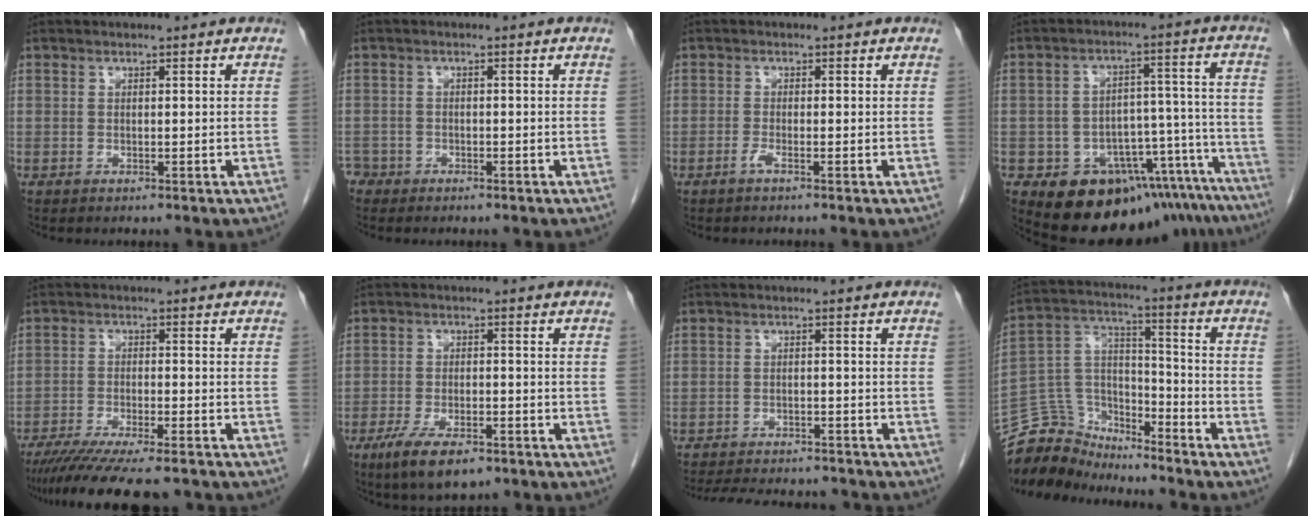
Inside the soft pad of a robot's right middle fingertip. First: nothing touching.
{"total": 2.4, "force": [-2.0, 1.3, -0.3], "torque": [-0.002, 0.004, -0.040]}
{"total": 1.1, "force": [-0.7, -0.2, 0.8], "torque": [-0.015, 0.000, -0.017]}
{"total": 17.9, "force": [-15.1, 7.5, 6.0], "torque": [-0.025, 0.061, -0.189]}
{"total": 13.7, "force": [-11.6, 1.4, 7.3], "torque": [-0.112, -0.029, -0.177]}
{"total": 7.9, "force": [-5.2, 2.5, 5.3], "torque": [-0.101, -0.014, -0.086]}
{"total": 13.1, "force": [-11.9, 3.1, 4.4], "torque": [-0.086, -0.002, -0.156]}
{"total": 11.5, "force": [-11.0, 3.4, 0.6], "torque": [-0.016, 0.048, -0.209]}